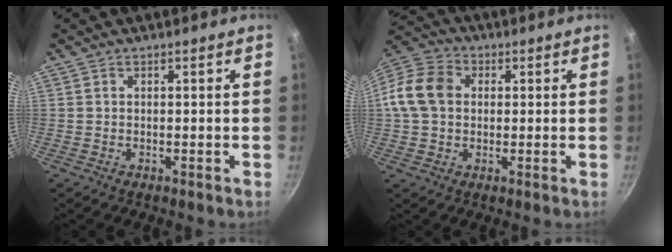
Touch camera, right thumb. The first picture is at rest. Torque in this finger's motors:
{"motor_torque": [-0.39, 0.42, 0.09, -0.07, 0.11]}